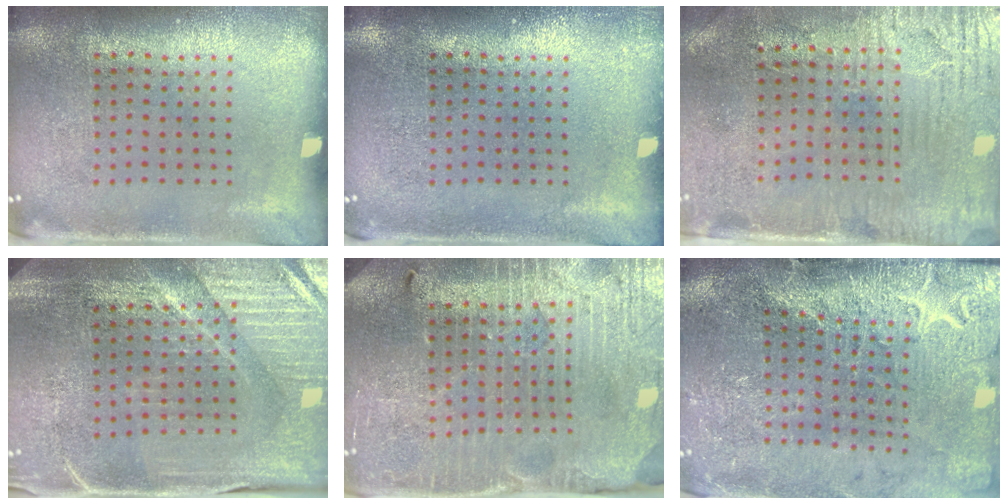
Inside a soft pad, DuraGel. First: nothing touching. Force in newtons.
{"total": 0.6, "press": 0.6, "slide": 0.1}
{"total": 3.1, "press": 2.6, "slide": 1.8}
{"total": 4.0, "press": 3.9, "slide": 0.9}
{"total": 3.8, "press": 3.7, "slide": 0.9}
{"total": 3.2, "press": 3.2, "slide": 0.4}